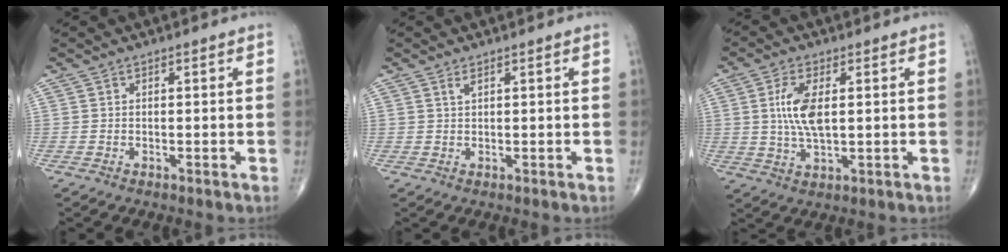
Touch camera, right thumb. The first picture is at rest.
{"total": 1.1, "force": [0.7, 0.3, 0.8], "torque": [-0.015, 0.000, 0.016]}
{"total": 7.8, "force": [1.3, 3.3, 7.0], "torque": [-0.148, -0.006, 0.026]}